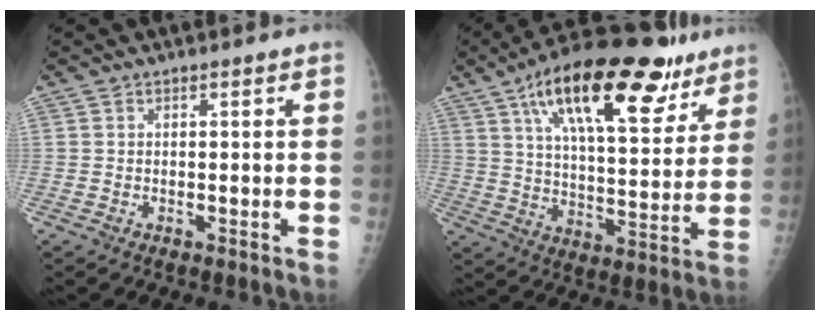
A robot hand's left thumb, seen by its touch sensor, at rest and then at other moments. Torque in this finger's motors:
{"motor_torque": [0.47, 0.60, 1.66, -1.11, 0.53]}